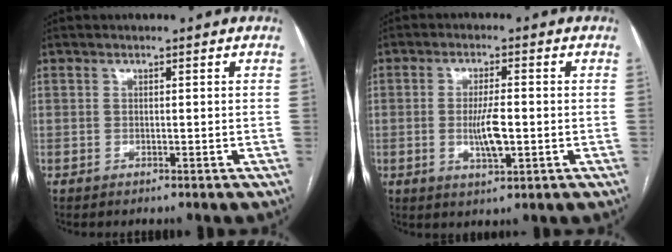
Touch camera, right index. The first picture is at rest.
{"total": 5.5, "force": [-0.9, 1.2, 5.3], "torque": [-0.103, -0.006, -0.013]}